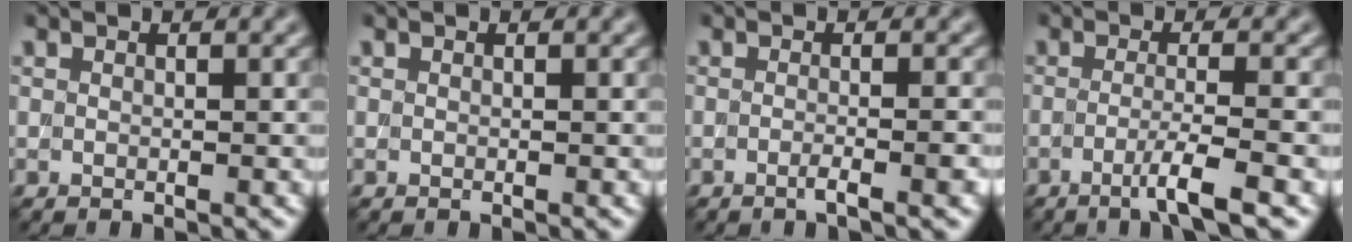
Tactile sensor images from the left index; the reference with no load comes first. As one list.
[{"total": 0.0}, {"total": 2.6, "force": [-0.9, 0.6, 2.3], "torque": [-0.027, 0.001, -0.024]}, {"total": 3.6, "force": [-1.6, 0.4, 3.2], "torque": [-0.050, 0.001, -0.042]}]